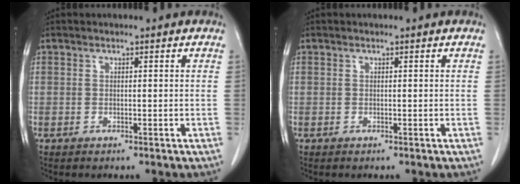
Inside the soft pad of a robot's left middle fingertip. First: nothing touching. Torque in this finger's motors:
{"motor_torque": [0.07, -0.14, 0.05, 0.01]}